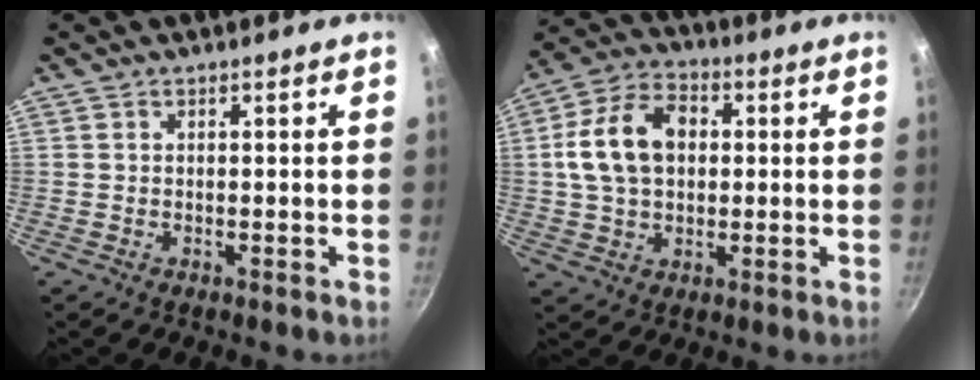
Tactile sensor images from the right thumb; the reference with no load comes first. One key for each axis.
{"total": 13.5, "fx": 1.7, "fy": 9.5, "fz": 9.4, "tx": -0.152, "ty": 0.020, "tz": 0.020}